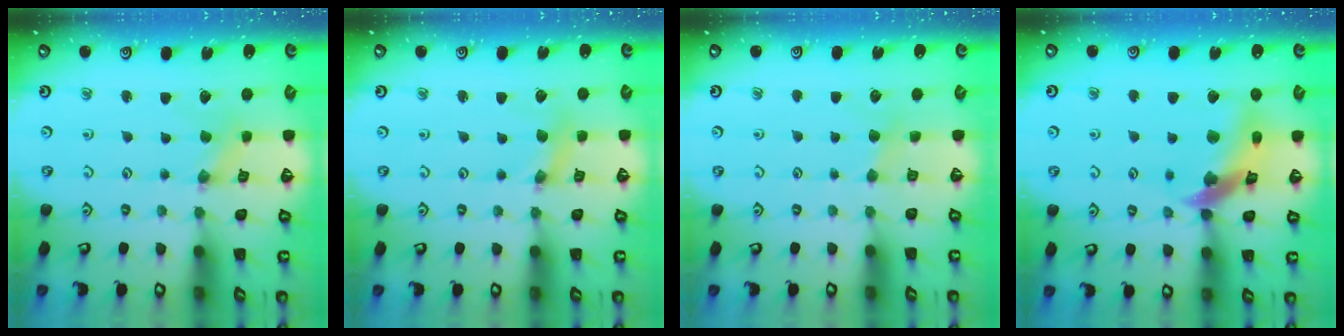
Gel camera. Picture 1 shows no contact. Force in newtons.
{"total": 3.3, "press": 3.2, "slide": 0.4}
{"total": 2.5, "press": 2.5, "slide": 0.4}
{"total": 12.8, "press": 12.7, "slide": 1.8}